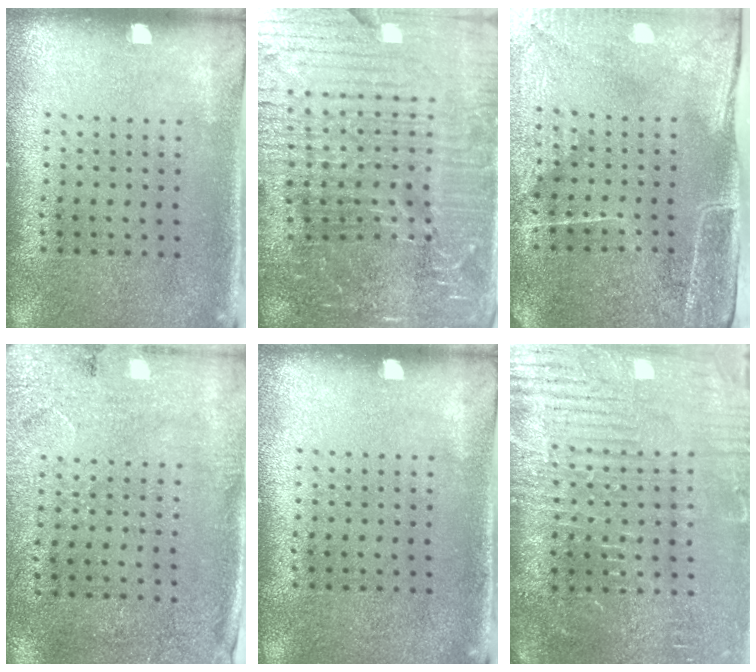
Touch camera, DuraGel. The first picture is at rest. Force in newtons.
{"total": 6.9, "press": 6.0, "slide": 3.4}
{"total": 4.5, "press": 3.8, "slide": 2.4}
{"total": 2.6, "press": 2.1, "slide": 1.5}
{"total": 0.0}
{"total": 4.1, "press": 3.9, "slide": 1.4}